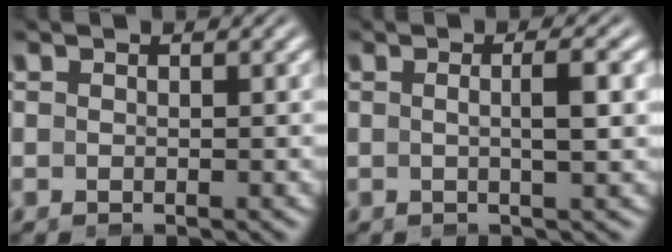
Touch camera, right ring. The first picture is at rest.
{"total": 2.3, "force": [0.3, -0.6, 2.2], "torque": [-0.039, -0.003, 0.006]}